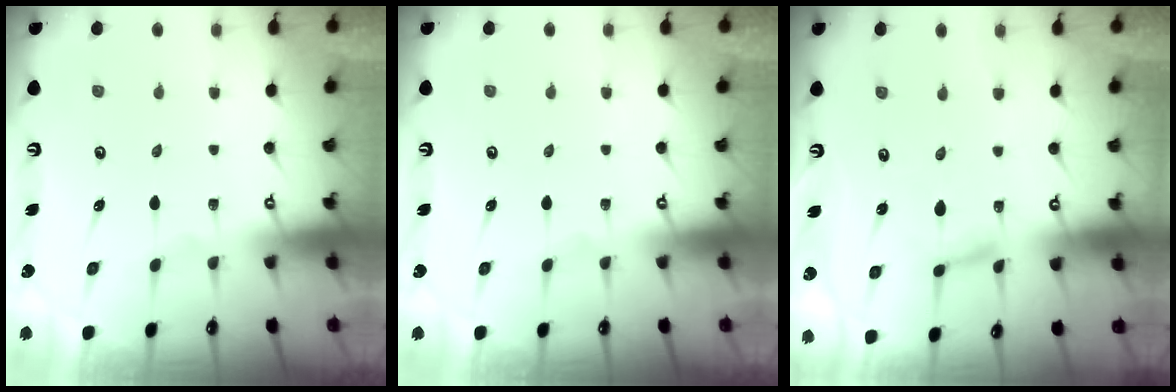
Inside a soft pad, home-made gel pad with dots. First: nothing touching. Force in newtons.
{"total": 0.0}
{"total": 2.8, "press": 2.7, "slide": 0.3}